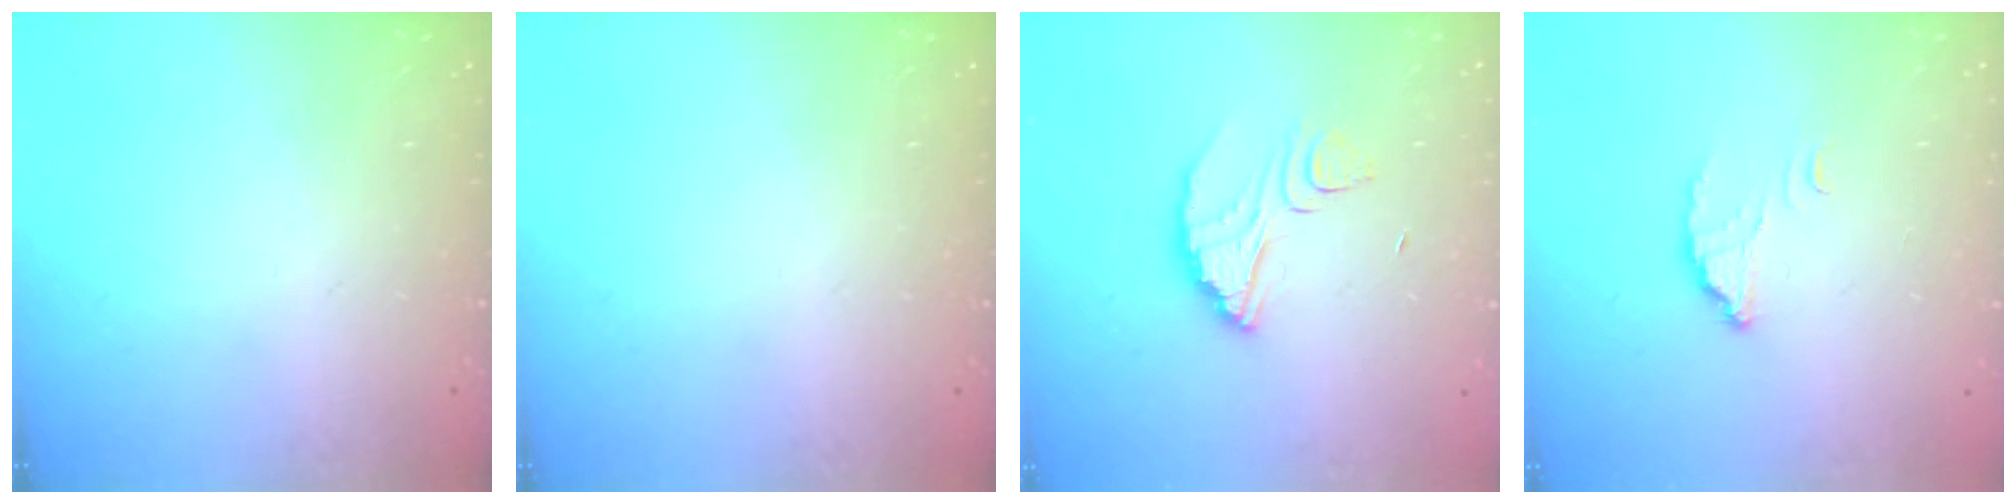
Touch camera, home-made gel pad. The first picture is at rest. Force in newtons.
{"total": 0.0}
{"total": 6.7, "press": 6.7, "slide": 0.4}
{"total": 2.4, "press": 2.4, "slide": 0.2}